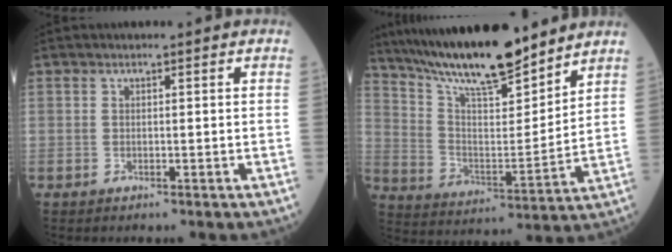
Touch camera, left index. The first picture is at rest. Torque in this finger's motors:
{"motor_torque": [0.57, -0.49, 0.42, 0.20]}